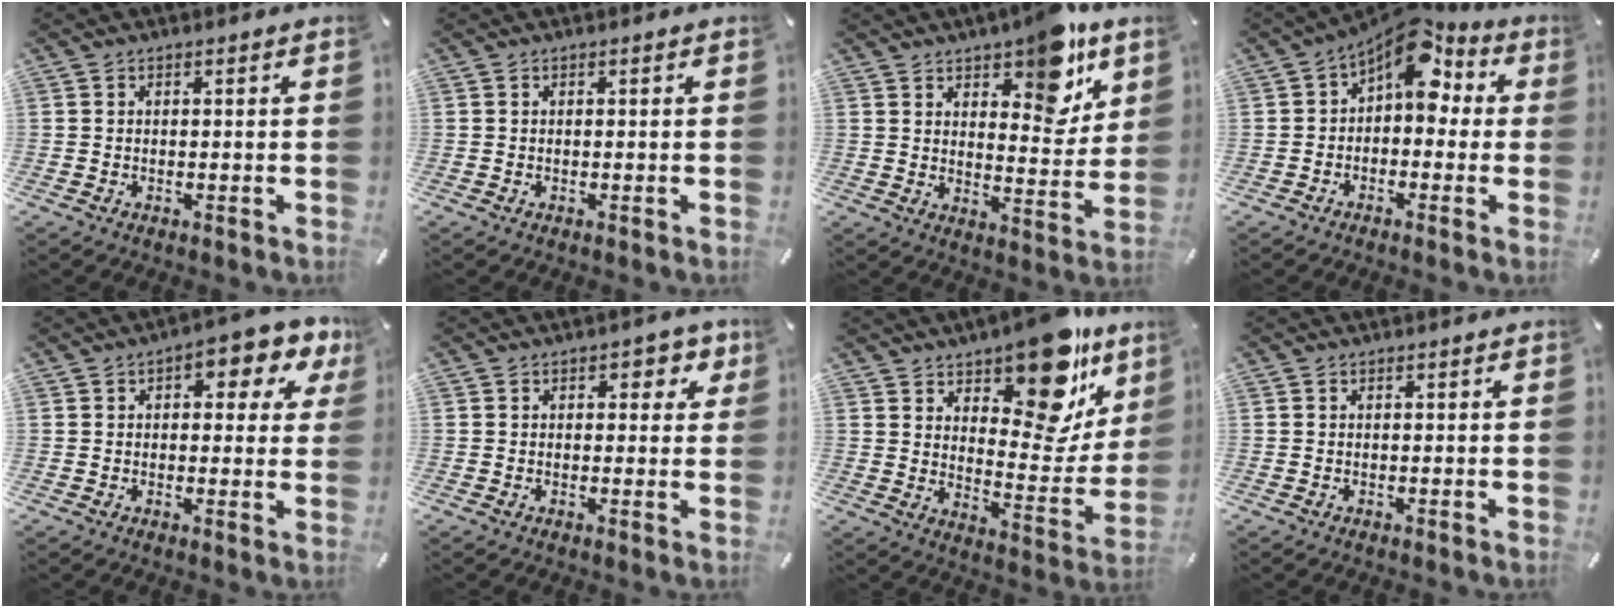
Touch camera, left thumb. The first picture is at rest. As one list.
[{"total": 0.0}, {"total": 12.9, "force": [8.6, 5.9, 7.6], "torque": [-0.083, -0.060, 0.145]}, {"total": 11.7, "force": [5.6, 6.7, 7.7], "torque": [-0.112, -0.036, 0.099]}, {"total": 7.9, "force": [3.2, 4.1, 5.9], "torque": [-0.072, -0.016, 0.046]}, {"total": 4.7, "force": [1.9, 3.0, 3.1], "torque": [-0.019, -0.005, 0.021]}, {"total": 19.2, "force": [14.1, 8.1, 10.3], "torque": [-0.127, -0.114, 0.234]}, {"total": 0.0}]